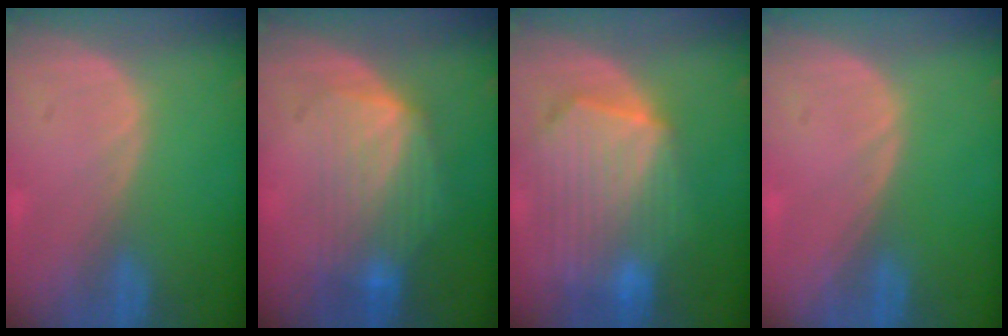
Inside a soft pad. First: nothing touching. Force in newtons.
{"total": 7.3, "press": 7.2, "slide": 1.3}
{"total": 10.6, "press": 9.2, "slide": 5.2}
{"total": 0.0}